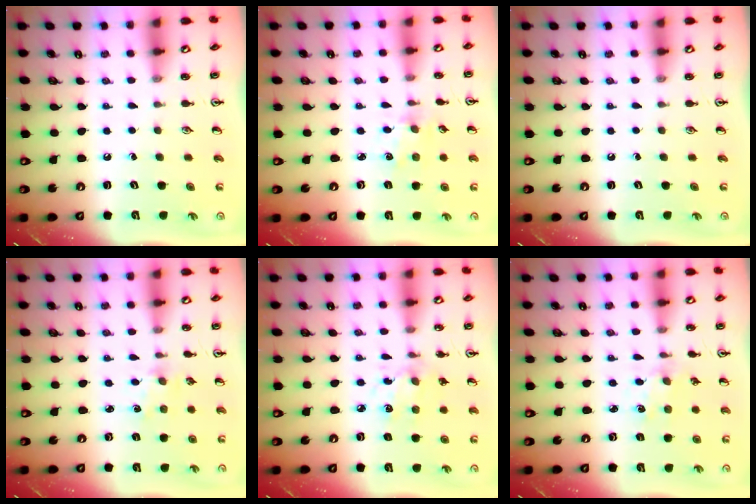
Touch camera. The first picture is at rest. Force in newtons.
{"total": 1.6, "press": 1.5, "slide": 0.3}
{"total": 0.0}
{"total": 1.2, "press": 1.2, "slide": 0.2}
{"total": 4.8, "press": 4.6, "slide": 1.3}
{"total": 1.0, "press": 1.0, "slide": 0.2}